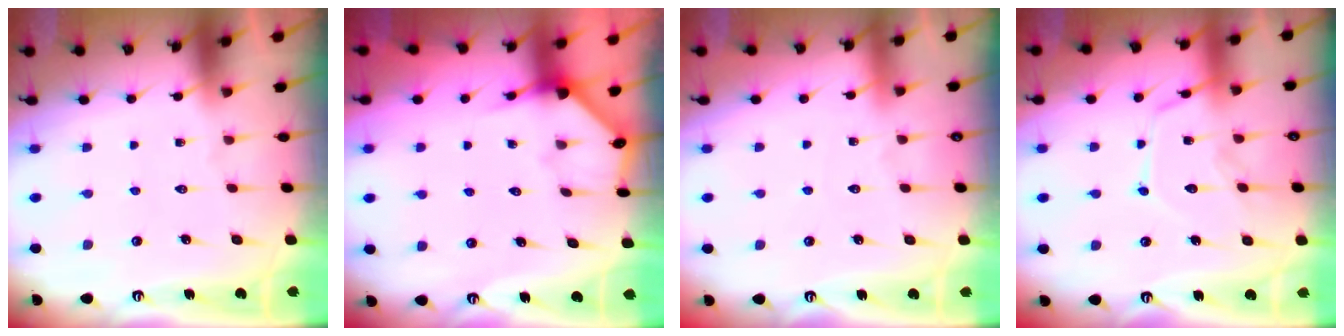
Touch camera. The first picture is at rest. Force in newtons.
{"total": 3.1, "press": 3.1, "slide": 0.4}
{"total": 2.9, "press": 2.9, "slide": 0.3}
{"total": 12.9, "press": 12.9, "slide": 1.0}